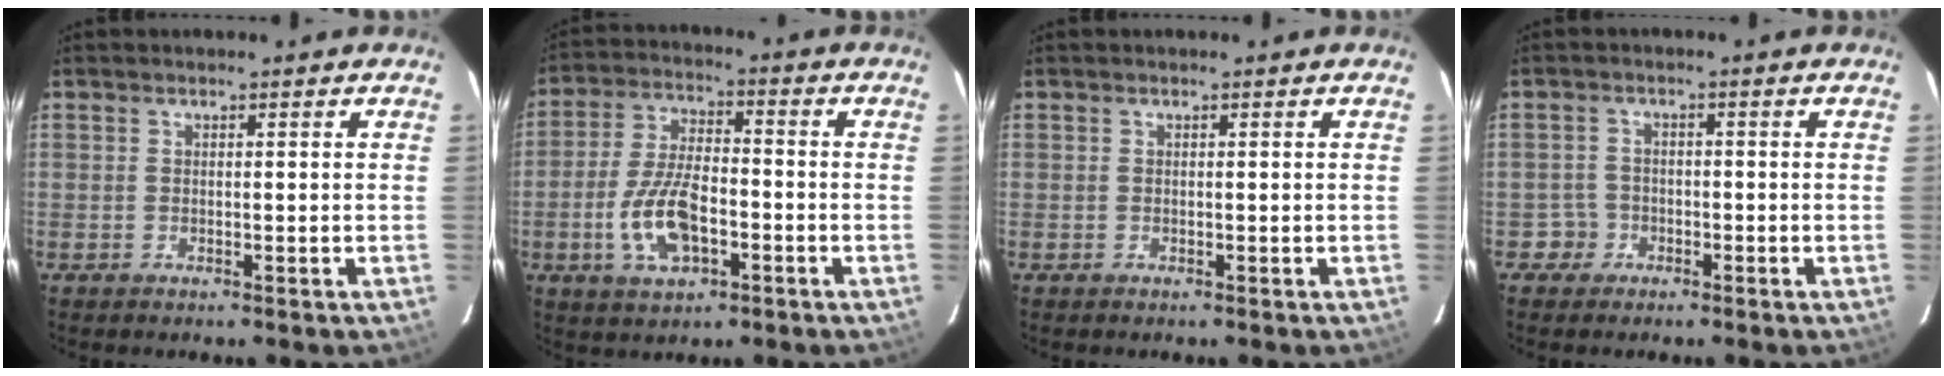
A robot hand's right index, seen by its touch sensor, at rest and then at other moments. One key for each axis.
{"total": 11.3, "fx": -3.8, "fy": 5.3, "fz": 9.3, "tx": -0.194, "ty": 0.000, "tz": -0.065}
{"total": 0.0}
{"total": 3.0, "fx": -1.5, "fy": 2.5, "fz": -0.6, "tx": 0.011, "ty": 0.019, "tz": -0.026}